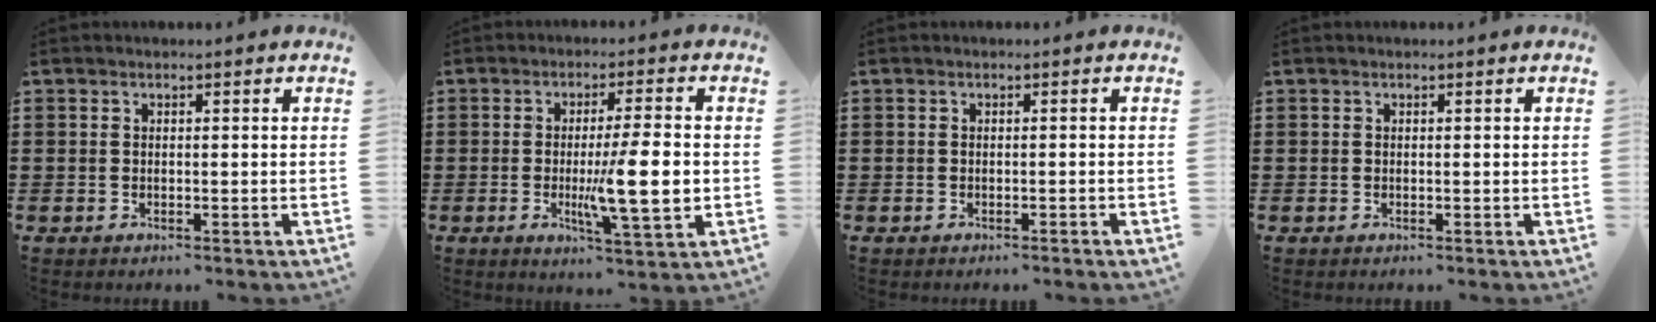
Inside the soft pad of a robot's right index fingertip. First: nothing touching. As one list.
[{"total": 10.0, "force": [-1.0, 1.7, 9.8], "torque": [-0.170, -0.014, -0.018]}, {"total": 0.6, "force": [-0.5, -0.1, 0.4], "torque": [-0.007, -0.002, -0.009]}, {"total": 0.0}]